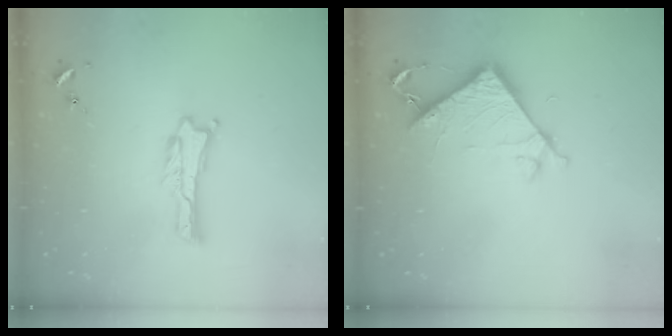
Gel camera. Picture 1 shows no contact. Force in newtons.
{"total": 7.2, "press": 7.2, "slide": 0.4}